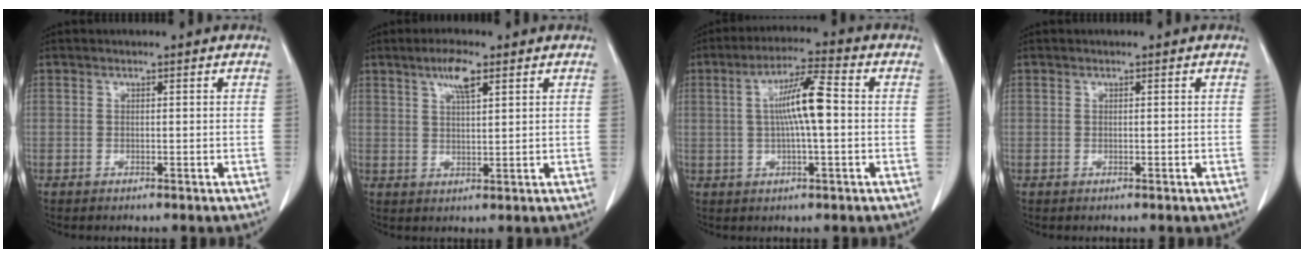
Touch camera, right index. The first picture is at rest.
{"total": 5.1, "force": [2.9, 1.2, 4.0], "torque": [-0.079, 0.002, 0.052]}
{"total": 8.7, "force": [0.5, 1.1, 8.6], "torque": [-0.158, 0.015, 0.005]}
{"total": 0.0}